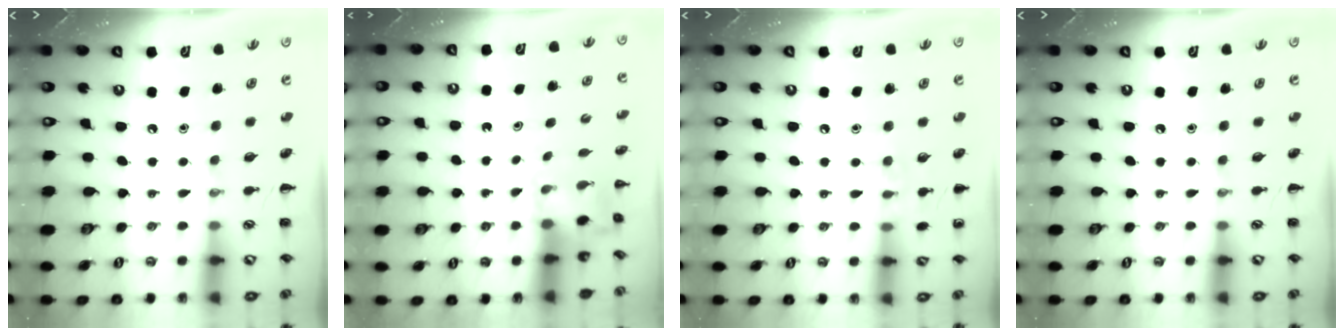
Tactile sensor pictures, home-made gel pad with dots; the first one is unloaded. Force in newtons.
{"total": 2.5, "press": 2.5, "slide": 0.5}
{"total": 6.8, "press": 6.5, "slide": 2.0}
{"total": 0.0}